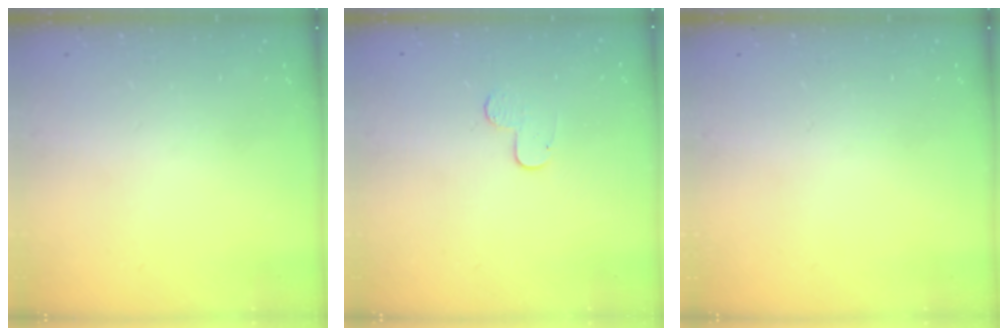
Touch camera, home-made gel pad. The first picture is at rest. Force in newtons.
{"total": 5.5, "press": 5.5, "slide": 0.5}
{"total": 0.0}